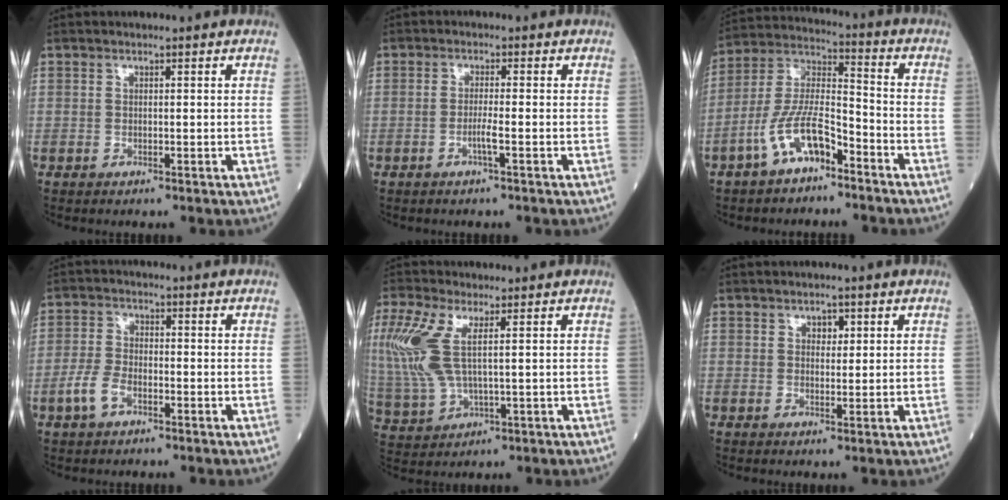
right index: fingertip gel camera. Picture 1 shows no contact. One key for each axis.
{"total": 2.2, "fx": -0.9, "fy": -0.2, "fz": 2.0, "tx": -0.042, "ty": -0.002, "tz": -0.019}
{"total": 10.5, "fx": -6.0, "fy": 3.7, "fz": 7.8, "tx": -0.172, "ty": 0.012, "tz": -0.115}
{"total": 4.6, "fx": -2.2, "fy": 2.3, "fz": 3.2, "tx": -0.074, "ty": 0.004, "tz": -0.047}
{"total": 10.2, "fx": 2.5, "fy": 3.4, "fz": 9.2, "tx": -0.247, "ty": 0.006, "tz": 0.056}
{"total": 1.7, "fx": 0.7, "fy": 1.2, "fz": 1.0, "tx": -0.010, "ty": 0.000, "tz": 0.010}